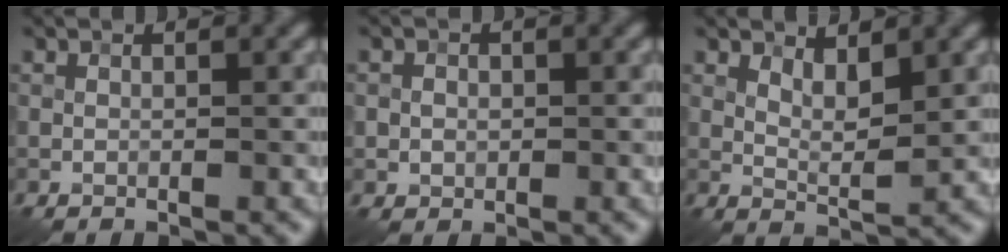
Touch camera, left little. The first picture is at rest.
{"total": 1.5, "force": [0.1, 1.4, 0.6], "torque": [0.000, -0.001, 0.005]}
{"total": 2.8, "force": [1.5, 1.0, 2.2], "torque": [-0.039, -0.006, 0.028]}